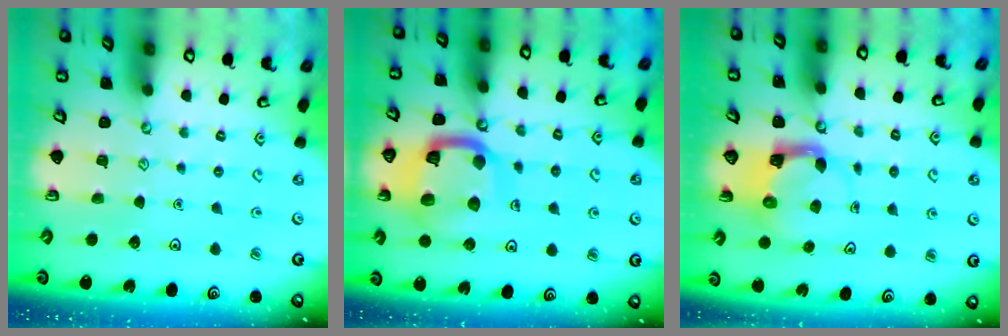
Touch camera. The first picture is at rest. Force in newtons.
{"total": 15.5, "press": 15.5, "slide": 1.2}
{"total": 3.9, "press": 3.8, "slide": 0.7}